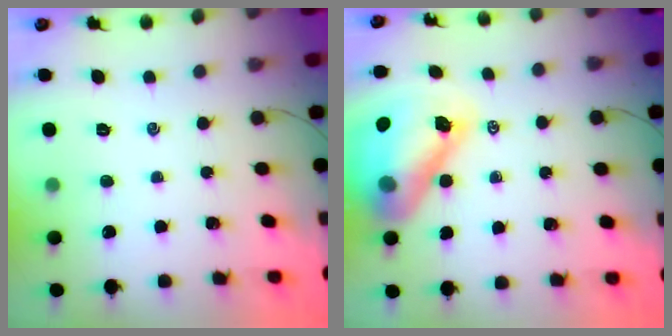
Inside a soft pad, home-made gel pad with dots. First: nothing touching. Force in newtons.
{"total": 15.6, "press": 15.0, "slide": 4.3}